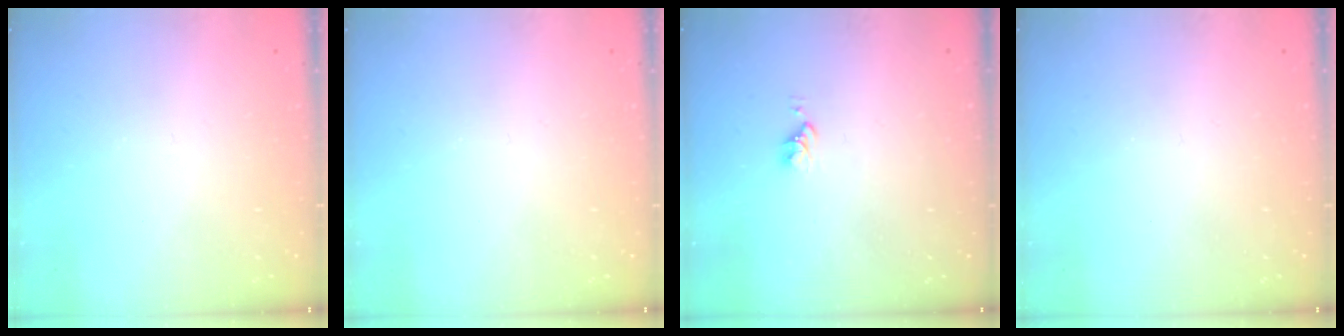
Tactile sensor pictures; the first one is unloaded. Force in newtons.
{"total": 0.0}
{"total": 2.8, "press": 2.8, "slide": 0.4}
{"total": 0.0}